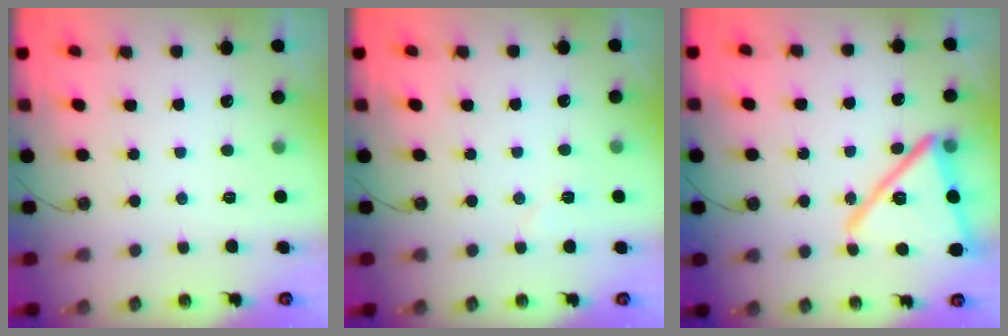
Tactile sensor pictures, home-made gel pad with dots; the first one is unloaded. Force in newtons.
{"total": 4.4, "press": 4.2, "slide": 1.4}
{"total": 20.3, "press": 20.3, "slide": 1.1}